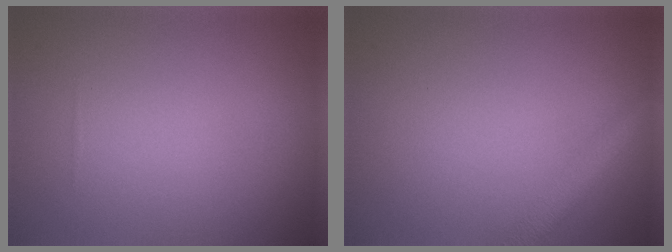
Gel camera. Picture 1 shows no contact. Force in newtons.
{"total": 2.3, "press": 2.3, "slide": 0.1}